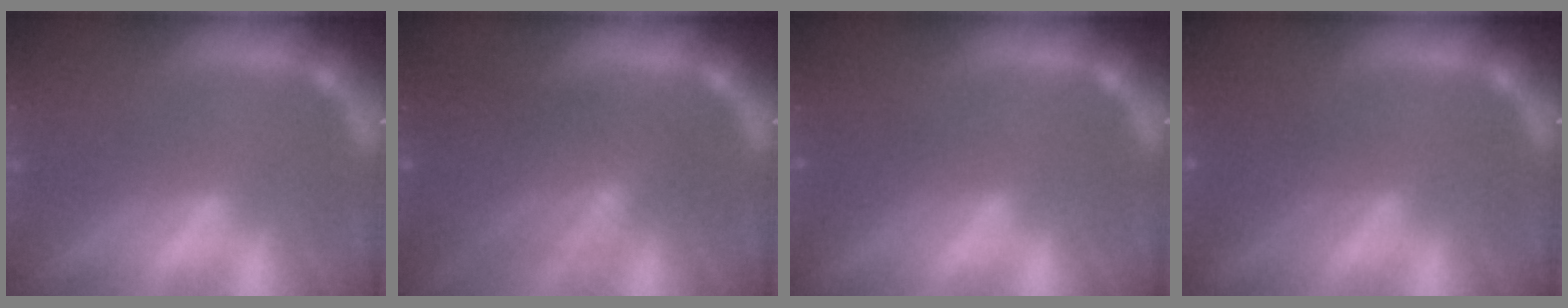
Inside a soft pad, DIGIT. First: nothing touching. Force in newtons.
{"total": 7.0}
{"total": 1.5}
{"total": 2.4}